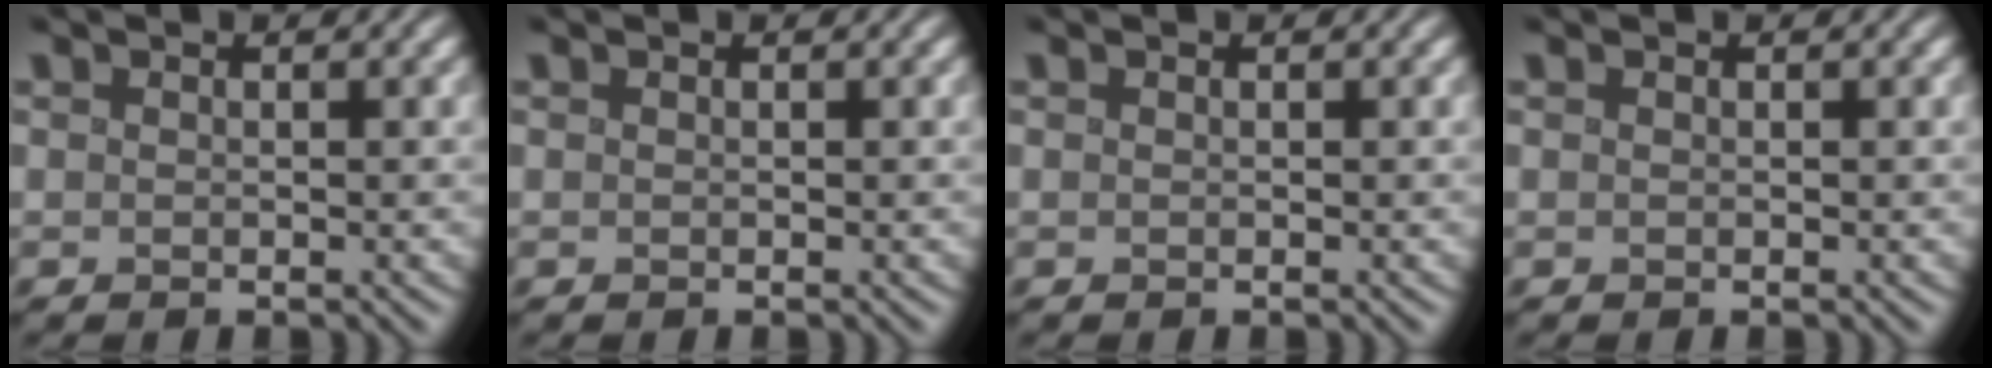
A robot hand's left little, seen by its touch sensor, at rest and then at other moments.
{"total": 0.0}
{"total": 0.0}
{"total": 0.0}